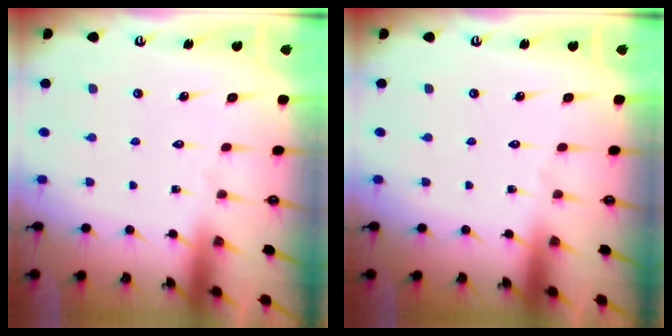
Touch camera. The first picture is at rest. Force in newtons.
{"total": 0.0}